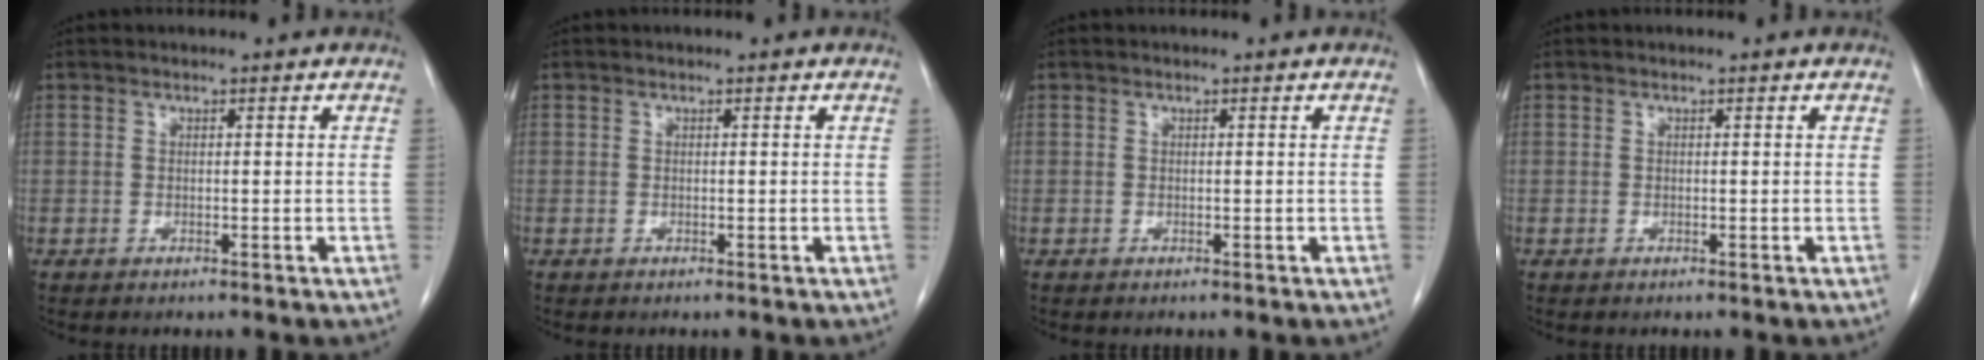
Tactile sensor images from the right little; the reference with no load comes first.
{"total": 0.0}
{"total": 0.0}
{"total": 0.0}